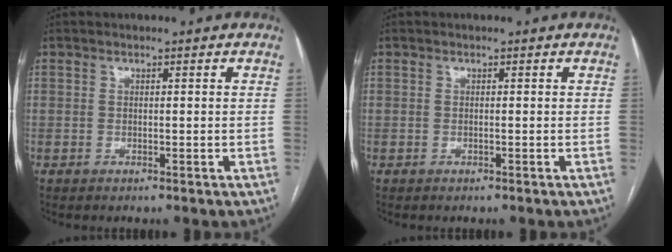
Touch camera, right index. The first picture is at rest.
{"total": 0.0}